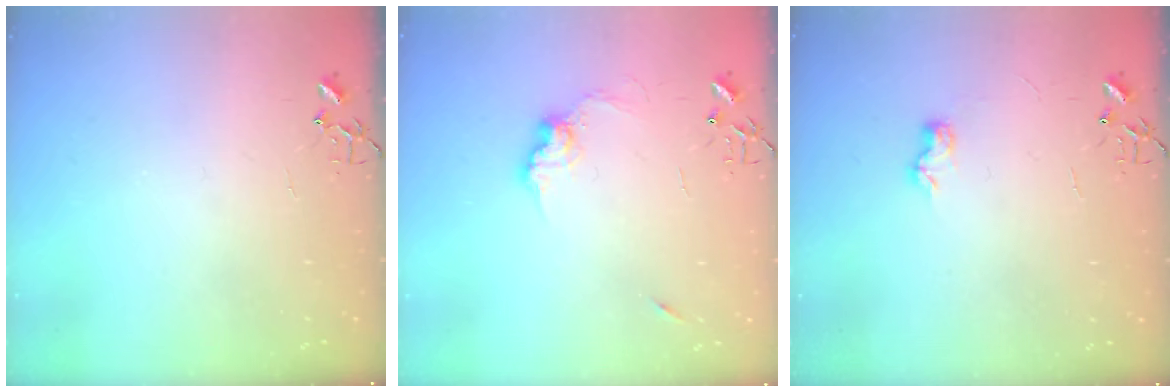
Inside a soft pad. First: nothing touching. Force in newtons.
{"total": 9.6, "press": 9.6, "slide": 0.8}
{"total": 6.9, "press": 6.9, "slide": 0.8}